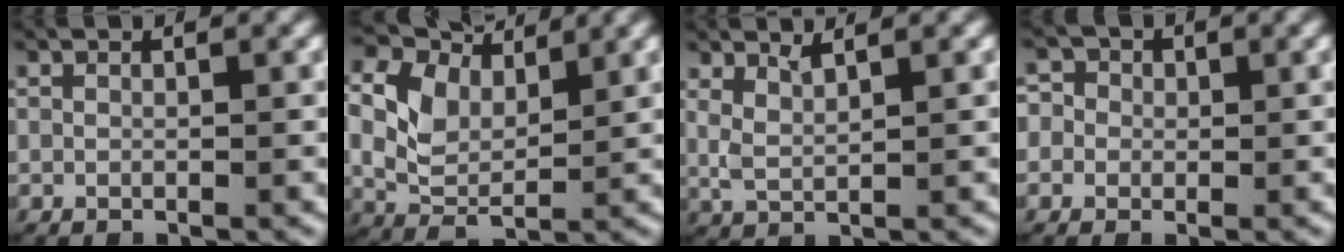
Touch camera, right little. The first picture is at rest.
{"total": 7.4, "force": [2.0, 5.5, 4.5], "torque": [-0.118, -0.010, 0.034]}
{"total": 2.6, "force": [1.1, 1.7, 1.6], "torque": [-0.052, -0.013, 0.028]}
{"total": 4.1, "force": [0.5, 3.9, 1.2], "torque": [-0.031, 0.007, -0.006]}